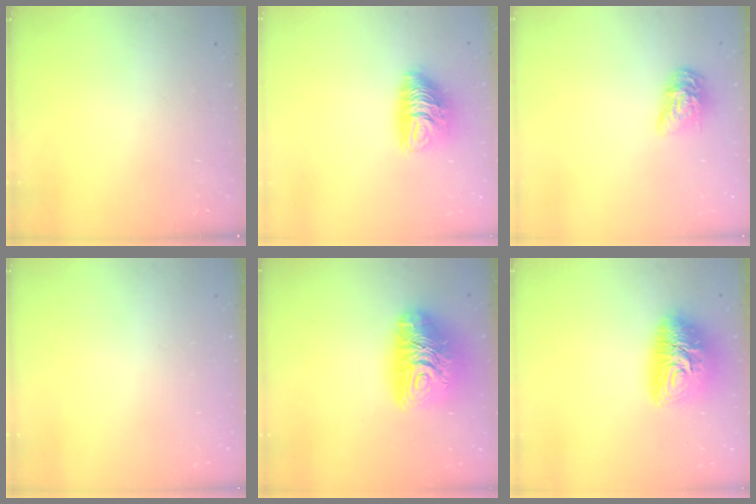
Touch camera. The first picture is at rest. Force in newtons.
{"total": 10.0, "press": 9.9, "slide": 0.8}
{"total": 9.9, "press": 9.9, "slide": 0.3}
{"total": 0.0}
{"total": 18.0, "press": 17.9, "slide": 1.4}
{"total": 13.2, "press": 13.2, "slide": 1.0}